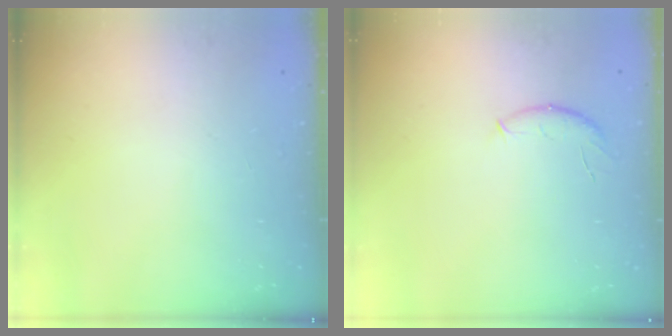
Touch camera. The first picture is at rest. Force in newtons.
{"total": 6.1, "press": 6.0, "slide": 1.0}